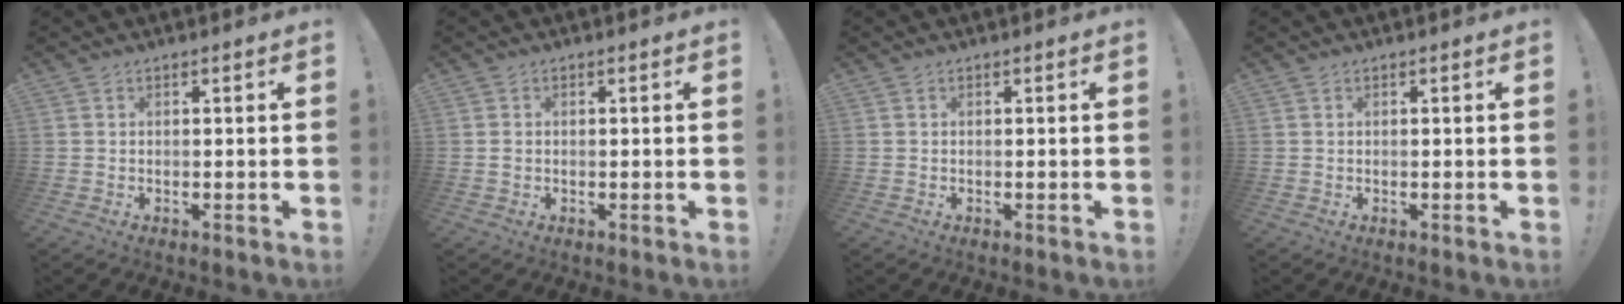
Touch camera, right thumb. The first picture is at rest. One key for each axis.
{"total": 0.8, "fx": 0.0, "fy": 0.7, "fz": 0.3, "tx": -0.014, "ty": 0.007, "tz": 0.001}
{"total": 0.0}
{"total": 0.0}